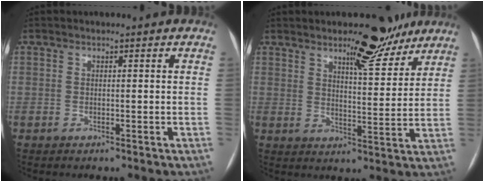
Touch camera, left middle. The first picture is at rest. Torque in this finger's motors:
{"motor_torque": [0.82, -0.73, 0.07, 0.07]}